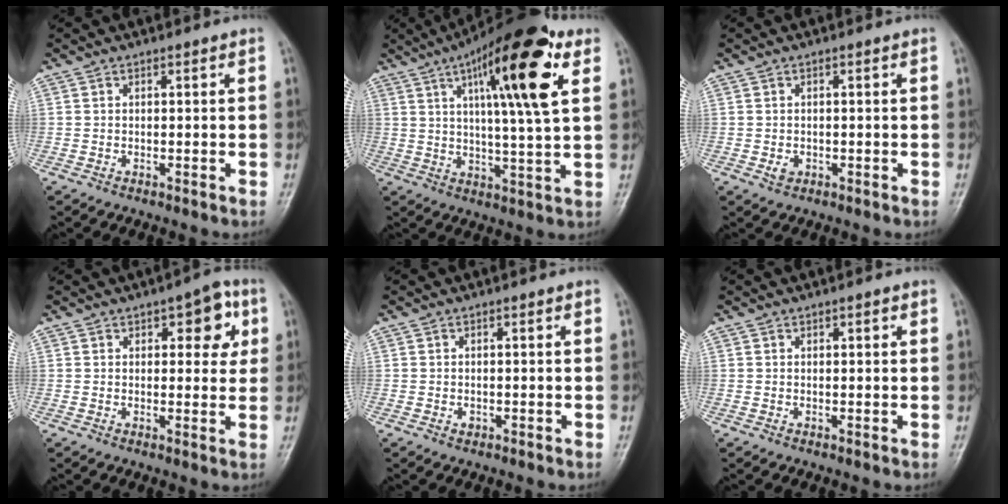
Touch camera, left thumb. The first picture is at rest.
{"total": 19.0, "force": [7.5, 4.0, 17.0], "torque": [-0.253, -0.012, 0.114]}
{"total": 1.7, "force": [-0.5, 1.3, 0.9], "torque": [-0.008, 0.002, -0.006]}
{"total": 7.4, "force": [2.8, 3.7, 5.7], "torque": [-0.035, -0.003, 0.027]}
{"total": 0.9, "force": [-0.3, 0.7, 0.4], "torque": [-0.002, 0.002, -0.003]}
{"total": 0.9, "force": [0.4, 0.4, 0.7], "torque": [-0.006, 0.002, 0.005]}